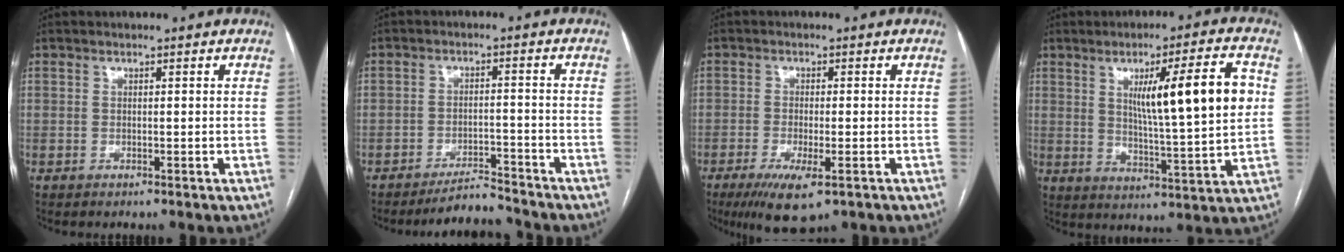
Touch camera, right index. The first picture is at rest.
{"total": 5.0, "force": [-5.0, 0.7, 0.5], "torque": [-0.005, -0.002, -0.082]}
{"total": 7.2, "force": [-3.9, 1.7, 5.8], "torque": [-0.105, -0.018, -0.062]}
{"total": 14.4, "force": [3.5, 0.5, 14.0], "torque": [-0.216, 0.000, 0.056]}